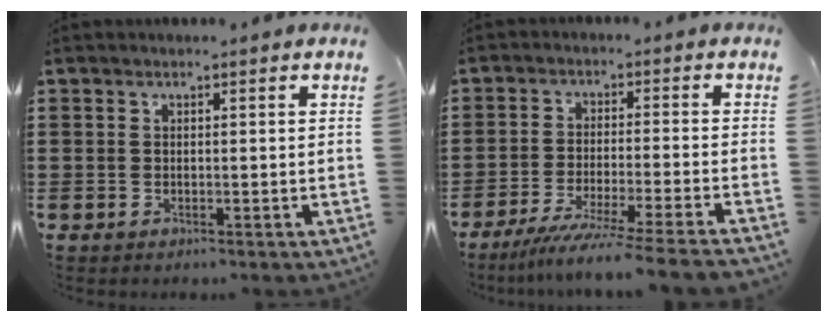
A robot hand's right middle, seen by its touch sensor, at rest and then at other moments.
{"total": 6.7, "force": [-5.8, -0.9, 3.3], "torque": [-0.061, -0.022, -0.113]}